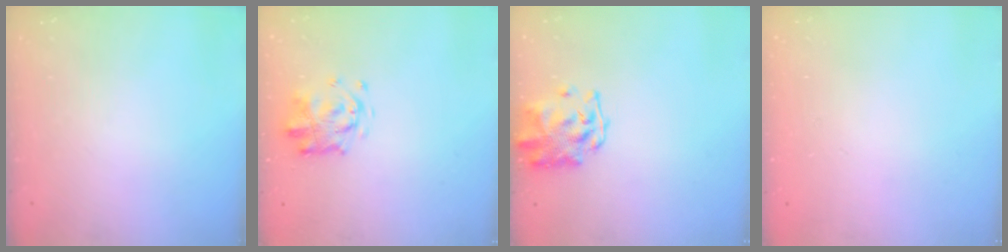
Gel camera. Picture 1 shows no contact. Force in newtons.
{"total": 3.2, "press": 3.2, "slide": 0.4}
{"total": 2.6, "press": 2.6, "slide": 0.5}
{"total": 1.7, "press": 1.6, "slide": 0.2}